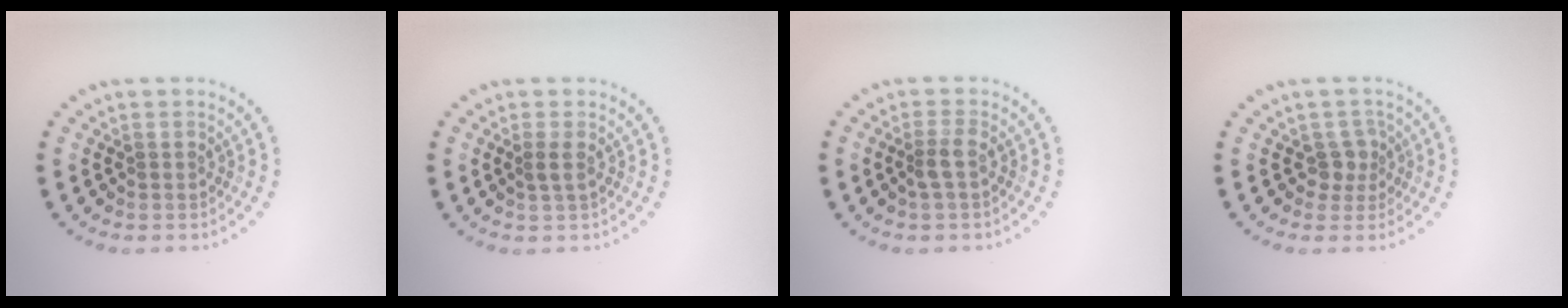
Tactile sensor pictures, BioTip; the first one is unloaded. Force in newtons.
{"total": 1.0, "press": 0.9, "slide": 0.4}
{"total": 1.5, "press": 1.2, "slide": 0.9}
{"total": 1.9, "press": 1.4, "slide": 1.2}